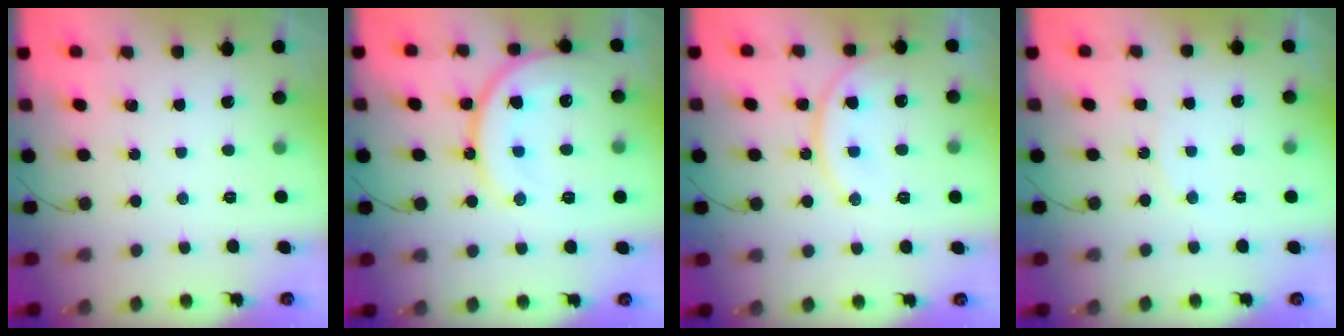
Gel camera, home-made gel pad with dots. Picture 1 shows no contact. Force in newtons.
{"total": 16.7, "press": 16.6, "slide": 1.9}
{"total": 13.2, "press": 13.0, "slide": 1.8}
{"total": 5.0, "press": 5.0, "slide": 0.6}